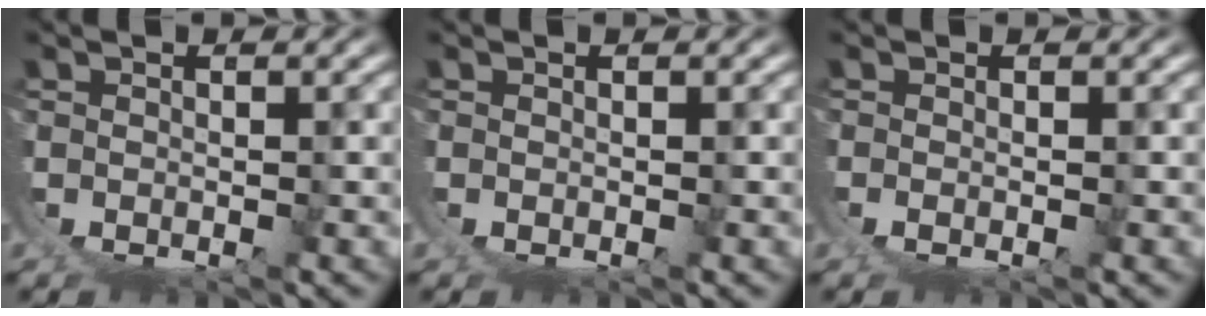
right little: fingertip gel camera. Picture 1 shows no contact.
{"total": 0.0}
{"total": 0.8, "force": [0.1, -0.4, 0.6], "torque": [-0.013, -0.002, 0.005]}